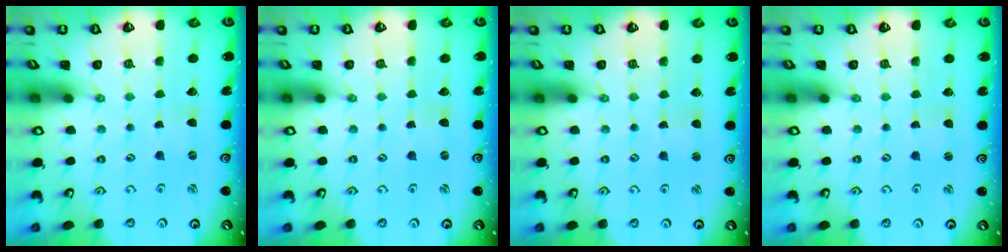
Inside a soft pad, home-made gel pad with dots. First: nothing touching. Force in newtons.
{"total": 0.0}
{"total": 1.4, "press": 1.4, "slide": 0.1}
{"total": 1.2, "press": 1.2, "slide": 0.0}